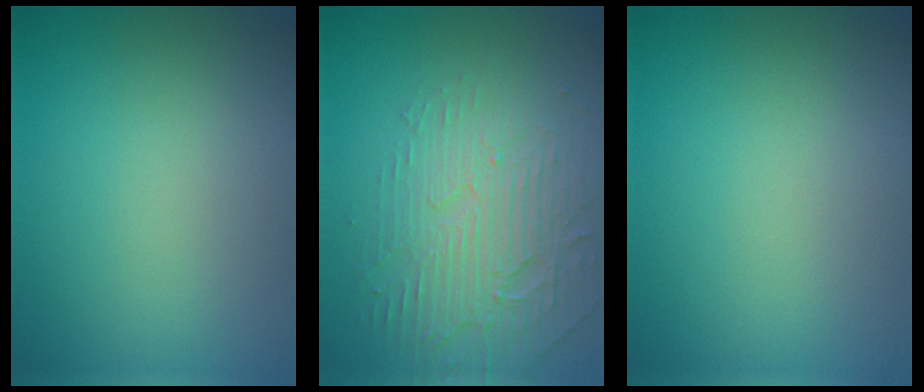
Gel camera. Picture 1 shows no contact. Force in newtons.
{"total": 4.5, "press": 3.9, "slide": 2.3}
{"total": 0.0}